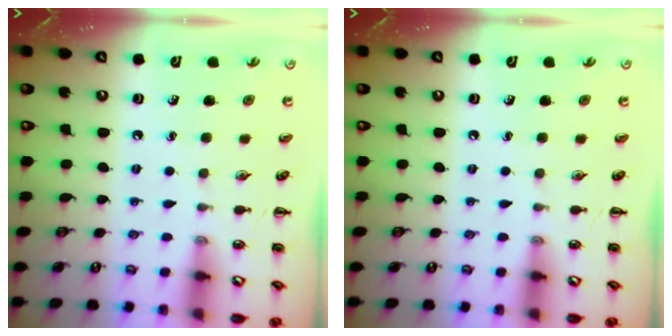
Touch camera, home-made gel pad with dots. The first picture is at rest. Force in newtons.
{"total": 0.0}